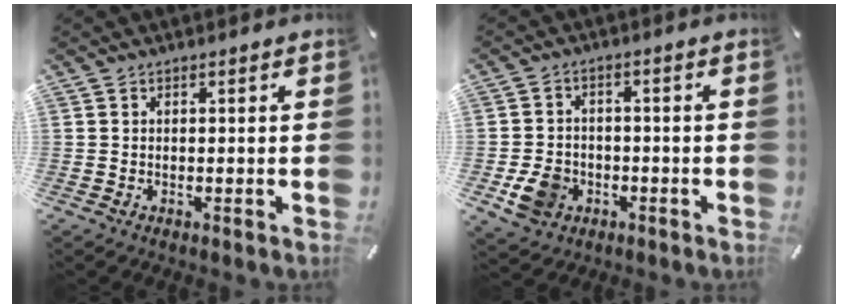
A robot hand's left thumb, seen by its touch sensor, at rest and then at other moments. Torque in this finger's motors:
{"motor_torque": [0.53, 1.96, 0.71, 0.59, 0.12]}